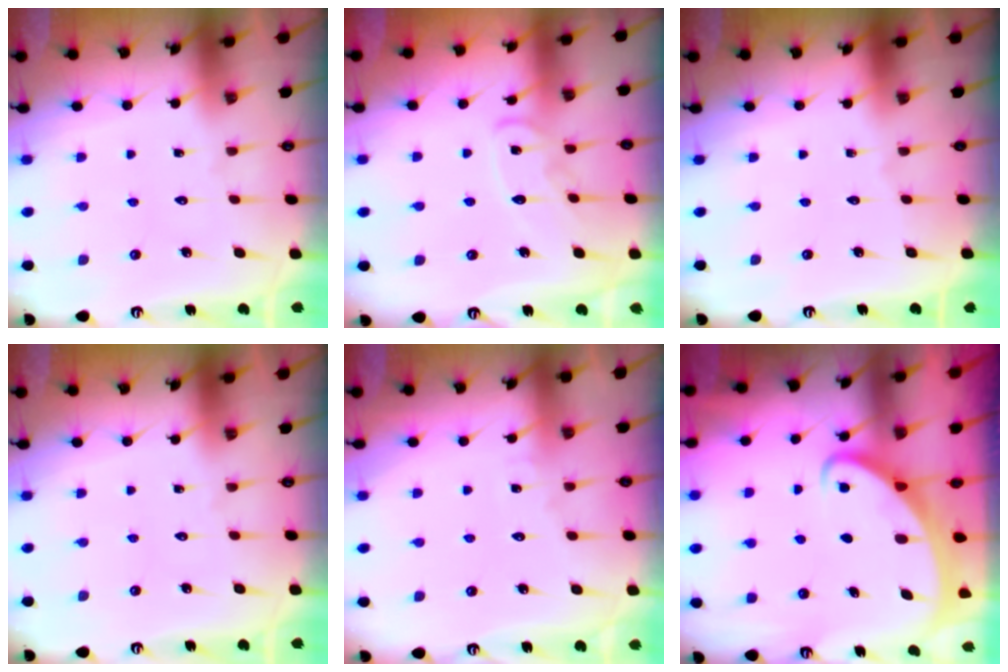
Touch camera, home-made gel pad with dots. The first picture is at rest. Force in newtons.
{"total": 9.0, "press": 9.0, "slide": 0.2}
{"total": 0.0}
{"total": 0.0}
{"total": 3.7, "press": 3.7, "slide": 0.4}
{"total": 2.2, "press": 2.2, "slide": 0.4}